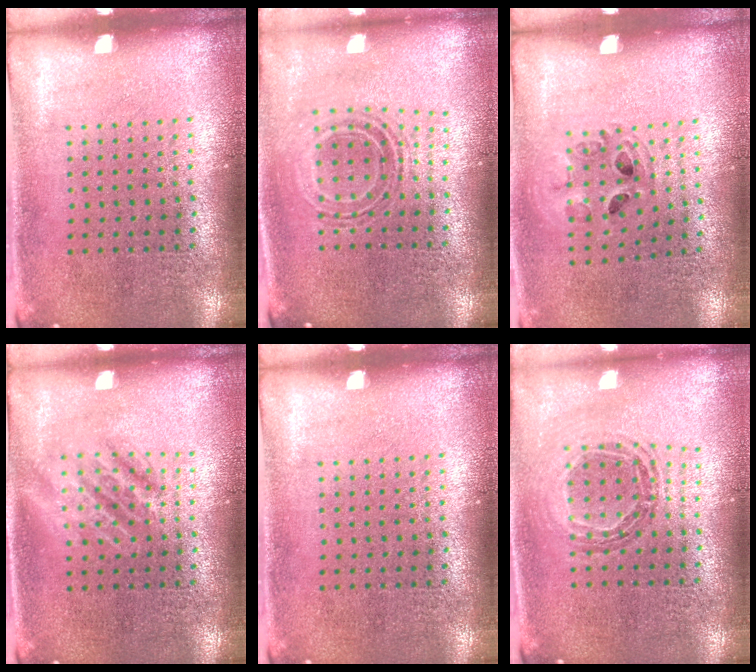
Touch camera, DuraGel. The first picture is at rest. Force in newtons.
{"total": 0.7, "press": 0.7, "slide": 0.2}
{"total": 0.9, "press": 0.9, "slide": 0.1}
{"total": 1.2, "press": 1.2, "slide": 0.2}
{"total": 0.0}
{"total": 0.8, "press": 0.8, "slide": 0.1}